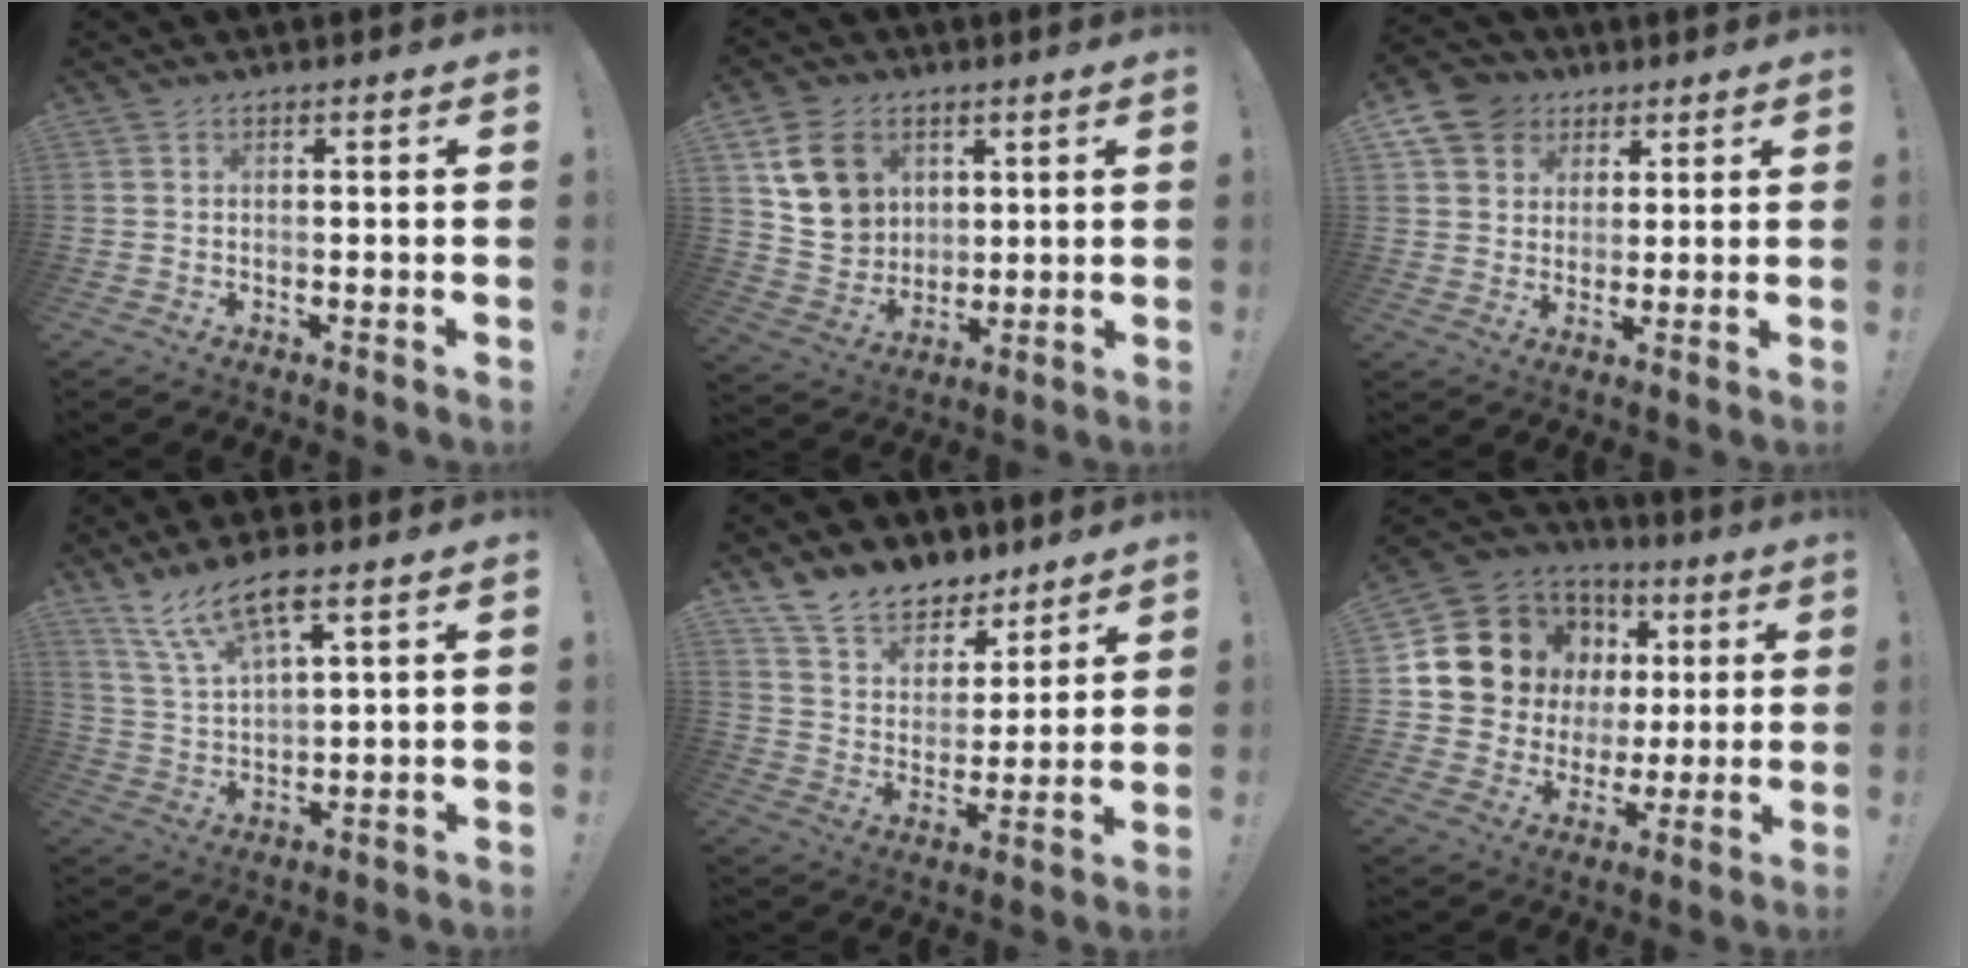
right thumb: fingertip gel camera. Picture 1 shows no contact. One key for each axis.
{"total": 12.7, "fx": 5.7, "fy": 10.2, "fz": 5.1, "tx": -0.081, "ty": -0.016, "tz": 0.118}
{"total": 10.1, "fx": 4.9, "fy": 8.3, "fz": 3.0, "tx": -0.049, "ty": -0.022, "tz": 0.099}
{"total": 11.2, "fx": 7.8, "fy": 3.1, "fz": 7.4, "tx": -0.141, "ty": -0.031, "tz": 0.141}
{"total": 12.5, "fx": 10.0, "fy": 6.5, "fz": 3.5, "tx": -0.068, "ty": -0.077, "tz": 0.190}
{"total": 12.5, "fx": 4.7, "fy": 10.8, "fz": 4.3, "tx": -0.075, "ty": -0.030, "tz": 0.110}